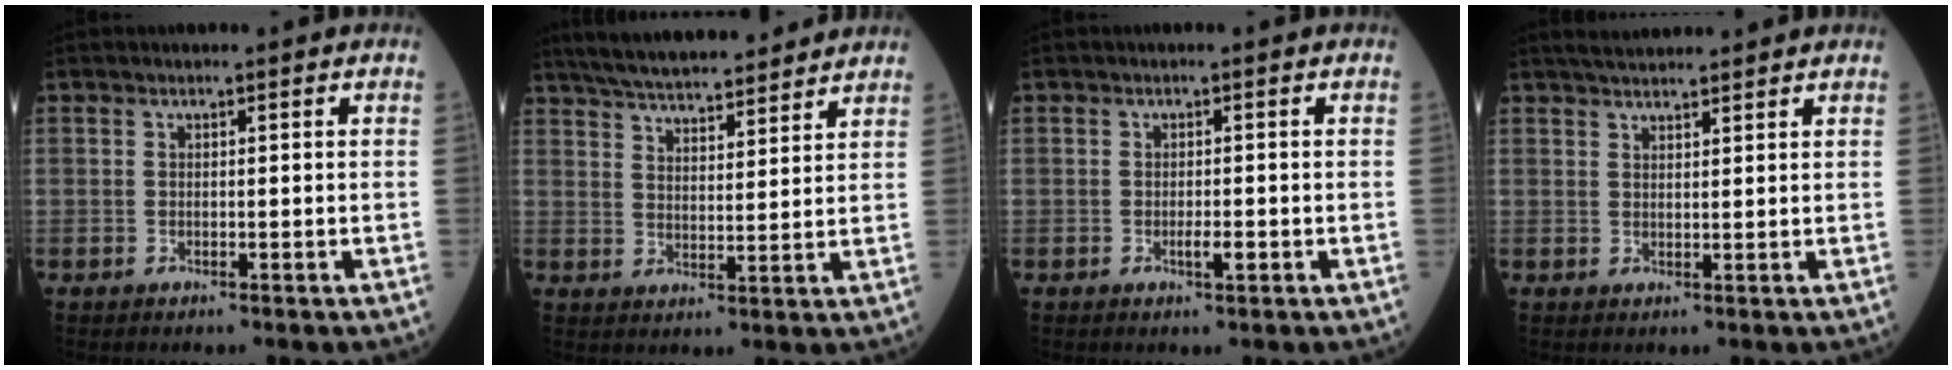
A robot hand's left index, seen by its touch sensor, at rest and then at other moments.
{"total": 16.5, "force": [14.8, 2.8, 6.9], "torque": [-0.118, 0.030, 0.226]}
{"total": 1.8, "force": [-0.7, 0.4, 1.6], "torque": [-0.028, 0.000, -0.010]}
{"total": 5.5, "force": [5.1, 0.6, 2.1], "torque": [-0.034, 0.033, 0.081]}